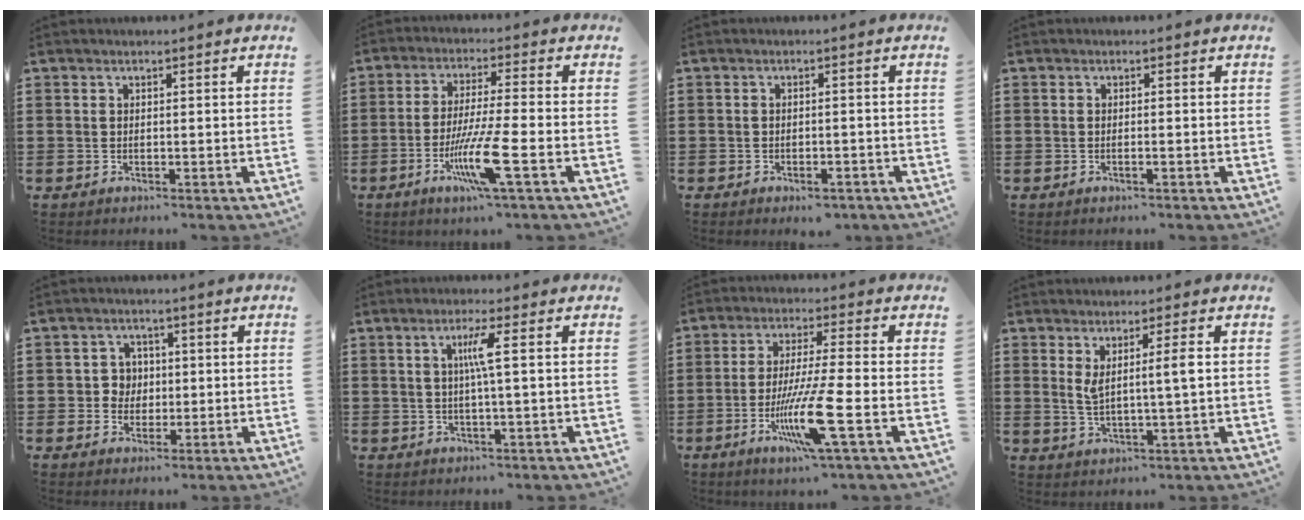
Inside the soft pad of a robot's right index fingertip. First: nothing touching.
{"total": 9.4, "force": [-3.8, 0.4, 8.6], "torque": [-0.172, -0.020, -0.074]}
{"total": 1.7, "force": [-1.5, 0.4, 0.7], "torque": [-0.017, -0.002, -0.029]}
{"total": 0.6, "force": [-0.3, -0.1, 0.5], "torque": [-0.010, -0.003, -0.006]}
{"total": 3.3, "force": [0.0, 3.1, 1.2], "torque": [-0.036, 0.009, -0.003]}
{"total": 3.8, "force": [0.5, -0.3, 3.7], "torque": [-0.071, -0.003, 0.003]}
{"total": 11.1, "force": [-4.1, 0.4, 10.3], "torque": [-0.209, -0.019, -0.080]}
{"total": 4.5, "force": [1.2, 0.1, 4.3], "torque": [-0.084, -0.003, 0.015]}